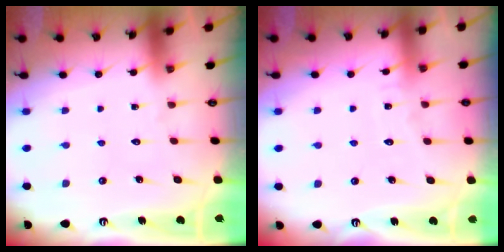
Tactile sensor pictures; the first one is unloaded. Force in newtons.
{"total": 4.6, "press": 4.5, "slide": 0.5}